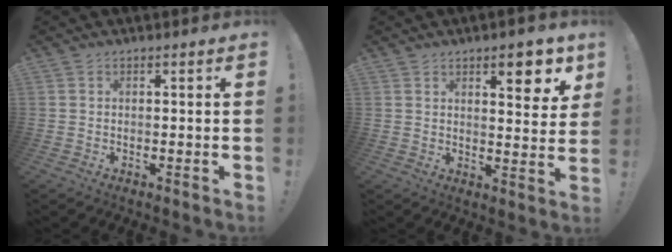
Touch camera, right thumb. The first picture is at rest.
{"total": 8.9, "force": [5.1, 2.4, 6.8], "torque": [-0.075, -0.026, 0.077]}